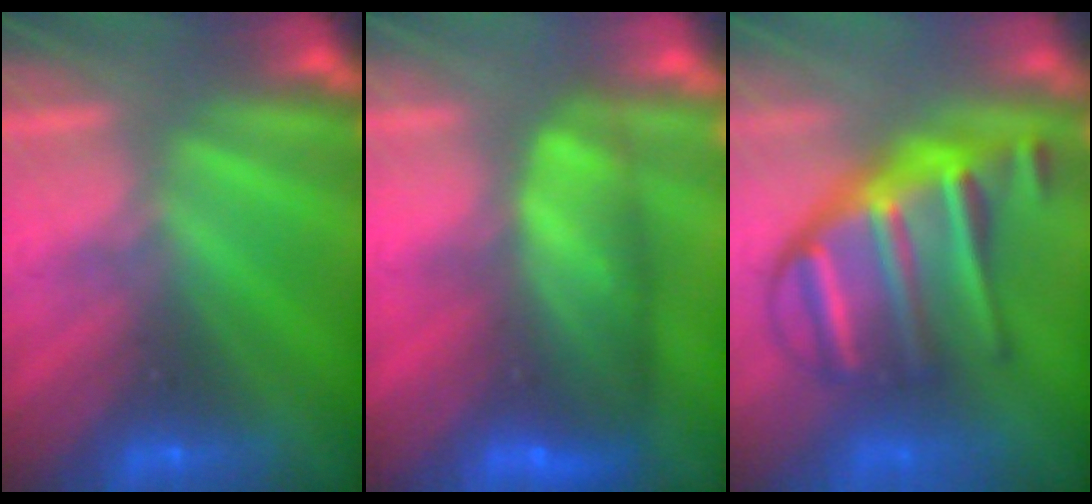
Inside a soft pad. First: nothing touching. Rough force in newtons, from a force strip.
{"total": 10.9}
{"total": 6.4}